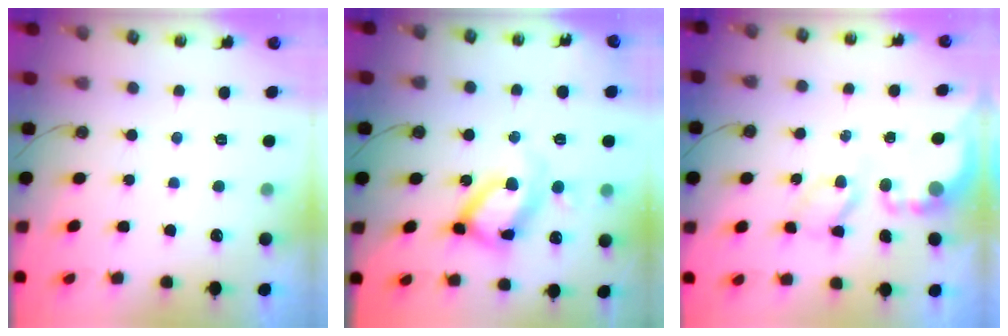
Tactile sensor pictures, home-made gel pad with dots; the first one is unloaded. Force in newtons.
{"total": 18.7, "press": 18.5, "slide": 2.1}
{"total": 4.7, "press": 4.7, "slide": 0.2}